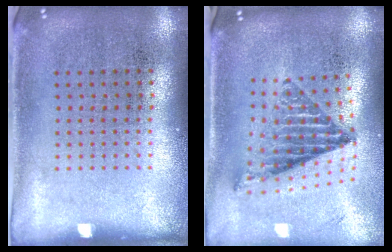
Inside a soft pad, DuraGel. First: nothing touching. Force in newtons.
{"total": 1.3, "press": 1.1, "slide": 0.7}